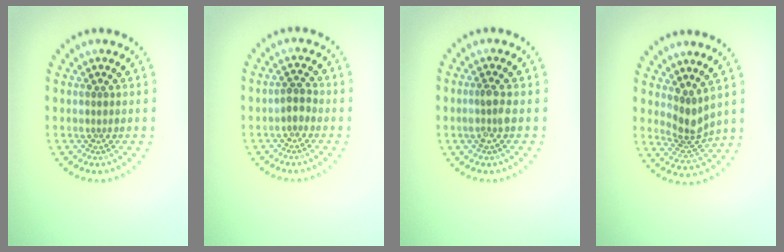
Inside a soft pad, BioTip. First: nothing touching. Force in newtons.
{"total": 1.5, "press": 1.2, "slide": 0.8}
{"total": 1.8, "press": 1.6, "slide": 0.6}
{"total": 2.7, "press": 2.1, "slide": 1.8}